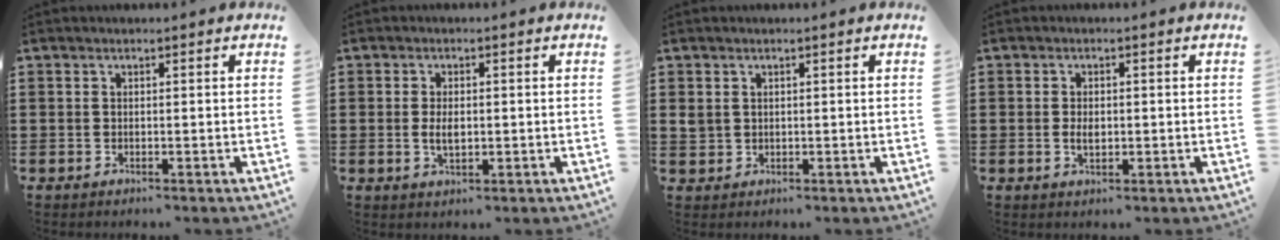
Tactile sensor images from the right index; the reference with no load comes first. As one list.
[{"total": 2.9, "force": [-0.1, 1.4, 2.5], "torque": [-0.048, 0.003, -0.002]}, {"total": 1.5, "force": [0.6, 1.4, 0.5], "torque": [-0.013, 0.007, 0.010]}, {"total": 2.2, "force": [-0.1, 1.2, 1.8], "torque": [-0.034, 0.004, -0.002]}]